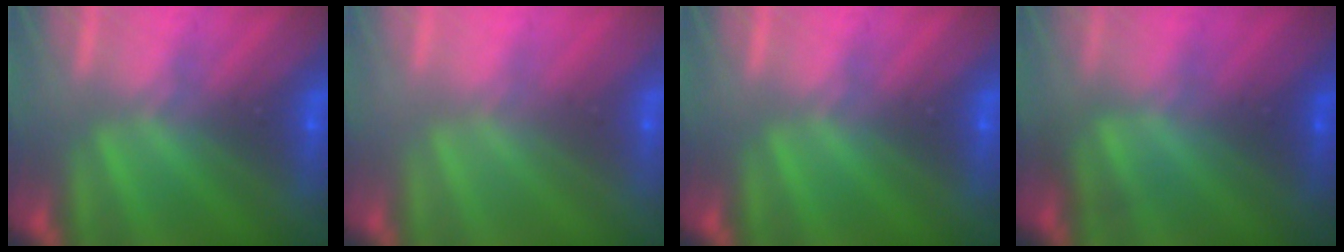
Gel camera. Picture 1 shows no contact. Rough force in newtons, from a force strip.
{"total": 3.4}
{"total": 0.0}
{"total": 4.4}